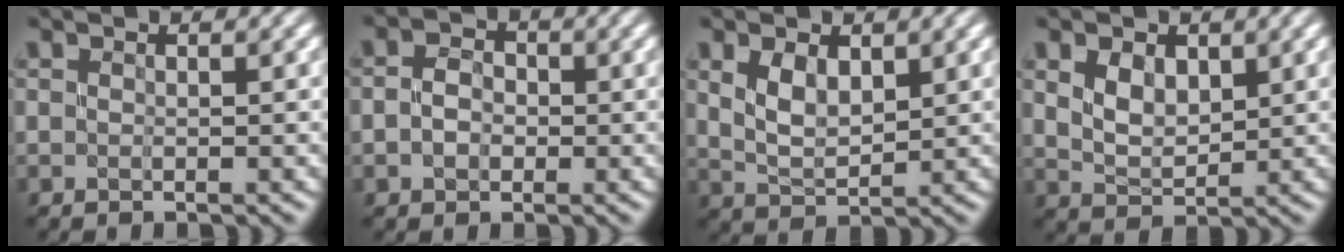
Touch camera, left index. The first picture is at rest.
{"total": 2.4, "force": [-0.5, 1.9, 1.3], "torque": [-0.028, 0.003, -0.013]}
{"total": 3.3, "force": [1.3, 1.9, 2.4], "torque": [-0.057, -0.002, 0.033]}
{"total": 3.0, "force": [1.2, 2.0, 1.9], "torque": [-0.044, -0.003, 0.027]}